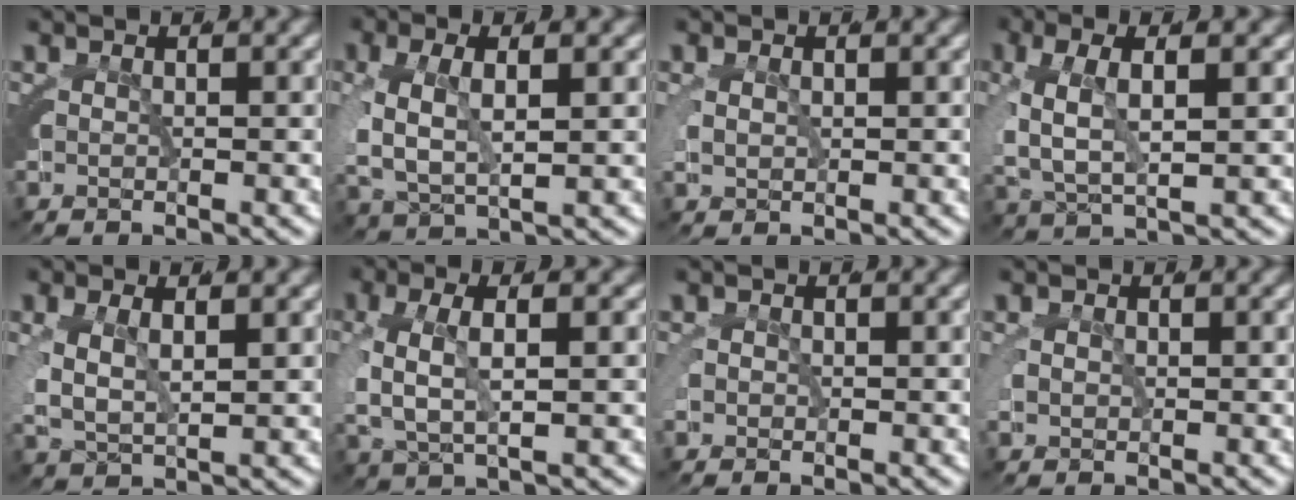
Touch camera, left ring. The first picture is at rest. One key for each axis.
{"total": 5.9, "fx": -0.2, "fy": 3.8, "fz": 4.5, "tx": -0.108, "ty": -0.010, "tz": 0.006}
{"total": 1.7, "fx": 0.3, "fy": 1.3, "fz": 1.0, "tx": -0.033, "ty": -0.008, "tz": 0.012}
{"total": 6.3, "fx": 0.0, "fy": 3.8, "fz": 5.0, "tx": -0.115, "ty": -0.005, "tz": 0.007}
{"total": 4.7, "fx": 0.4, "fy": 3.4, "fz": 3.3, "tx": -0.086, "ty": -0.010, "tz": 0.015}
{"total": 5.6, "fx": -0.1, "fy": 3.1, "fz": 4.7, "tx": -0.109, "ty": -0.006, "tz": 0.006}
{"total": 1.1, "fx": -0.3, "fy": 1.0, "fz": 0.4, "tx": -0.017, "ty": 0.001, "tz": -0.007}
{"total": 1.4, "fx": -0.1, "fy": 1.2, "fz": 0.8, "tx": -0.023, "ty": -0.004, "tz": 0.001}